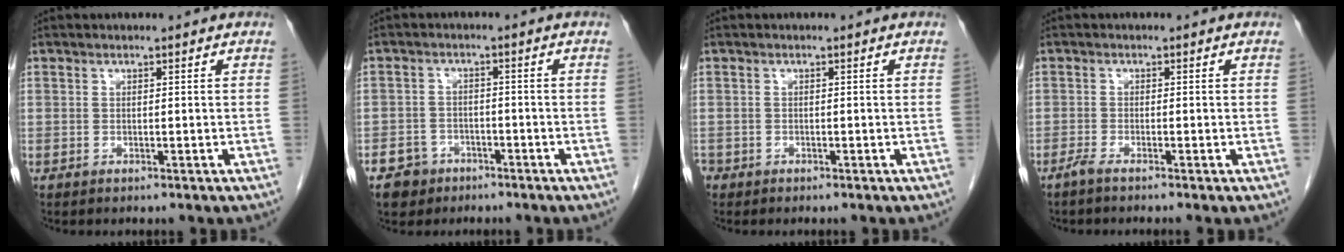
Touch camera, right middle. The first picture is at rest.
{"total": 4.5, "force": [-2.8, 3.4, 0.6], "torque": [-0.013, 0.009, -0.045]}
{"total": 1.3, "force": [-0.8, 0.9, 0.3], "torque": [-0.013, 0.001, -0.015]}
{"total": 1.7, "force": [-1.3, -0.3, 1.0], "torque": [-0.025, -0.002, -0.029]}